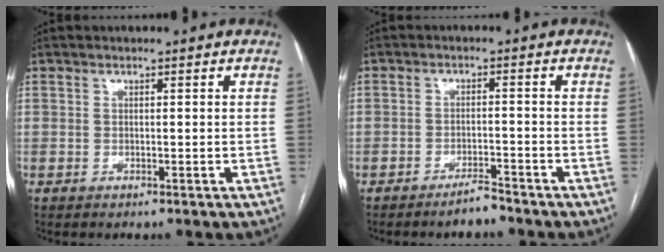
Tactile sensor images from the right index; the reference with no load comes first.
{"total": 3.0, "force": [-2.7, 0.4, 1.2], "torque": [-0.017, 0.000, -0.045]}